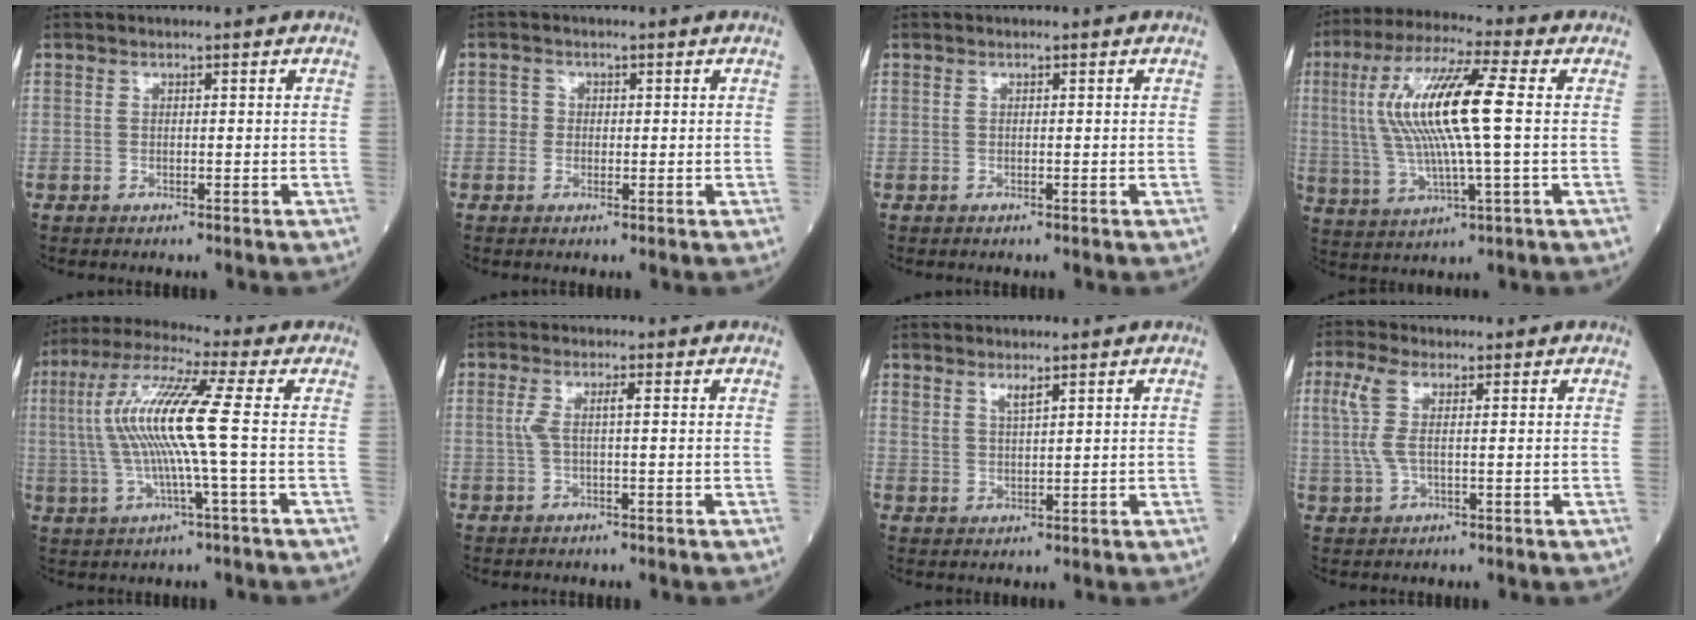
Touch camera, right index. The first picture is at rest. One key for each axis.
{"total": 1.7, "fx": -0.2, "fy": 1.7, "fz": 0.3, "tx": 0.005, "ty": 0.006, "tz": -0.008}
{"total": 0.0}
{"total": 15.0, "fx": 1.8, "fy": 1.4, "fz": 14.9, "tx": -0.307, "ty": 0.014, "tz": 0.030}
{"total": 12.7, "fx": 0.4, "fy": -0.3, "fz": 12.7, "tx": -0.266, "ty": 0.013, "tz": 0.001}
{"total": 2.5, "fx": 0.2, "fy": 0.2, "fz": 2.5, "tx": -0.057, "ty": 0.009, "tz": 0.006}
{"total": 2.1, "fx": 1.6, "fy": 0.3, "fz": 1.3, "tx": -0.029, "ty": -0.005, "tz": 0.035}
{"total": 4.6, "fx": 1.0, "fy": 1.3, "fz": 4.3, "tx": -0.116, "ty": 0.013, "tz": 0.020}